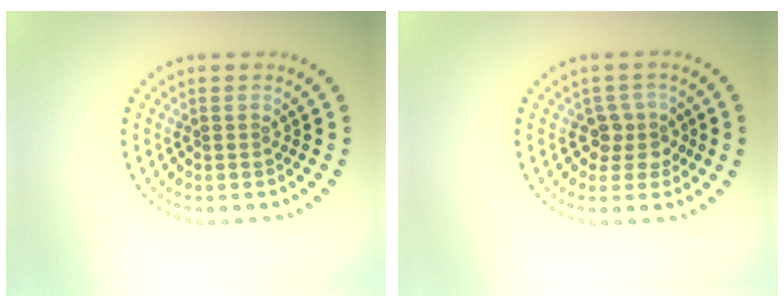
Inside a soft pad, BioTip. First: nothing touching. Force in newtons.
{"total": 2.2, "press": 1.8, "slide": 1.2}